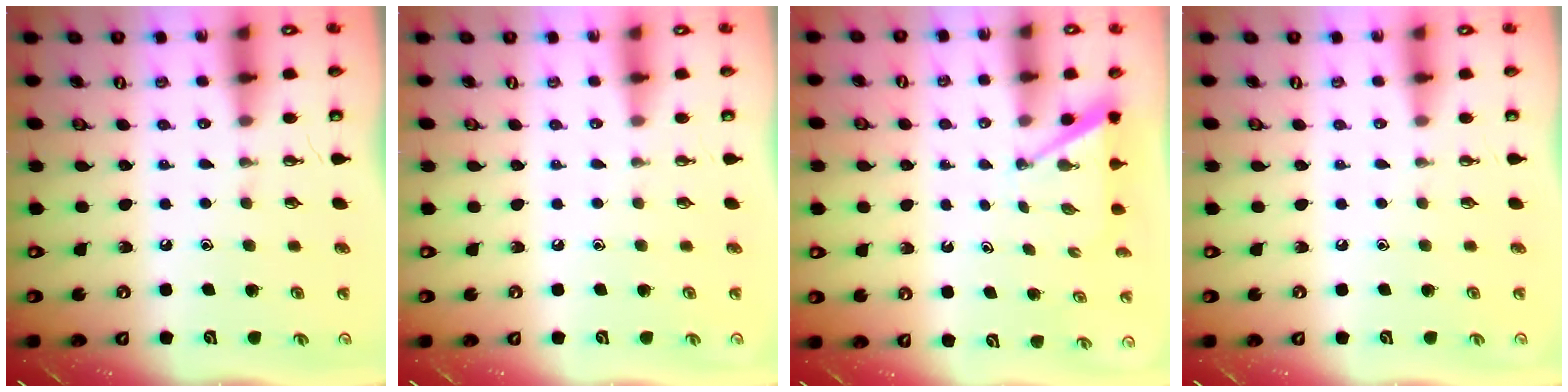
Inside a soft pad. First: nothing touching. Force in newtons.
{"total": 0.0}
{"total": 2.9, "press": 2.9, "slide": 0.2}
{"total": 0.0}